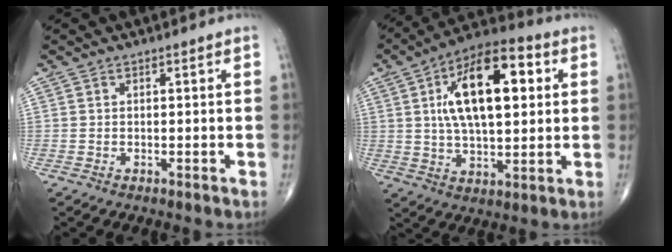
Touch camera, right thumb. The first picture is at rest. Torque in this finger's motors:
{"motor_torque": [0.82, 4.19, 1.70, 0.50, 0.18]}